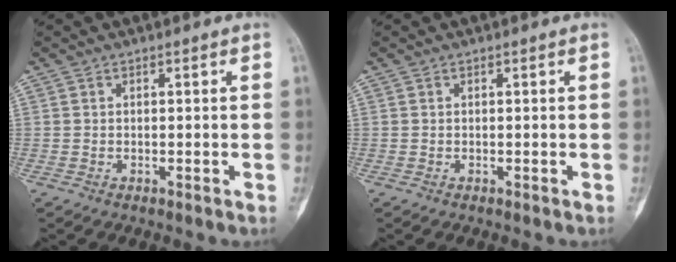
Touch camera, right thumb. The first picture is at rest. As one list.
[{"total": 0.0}]